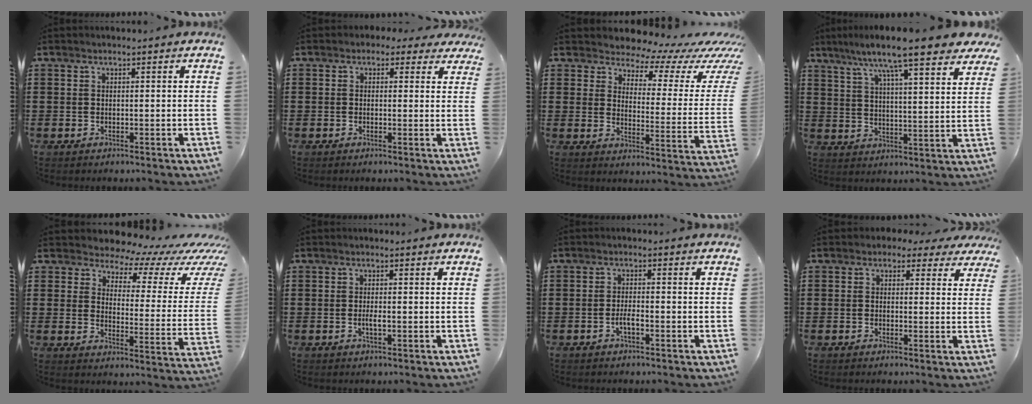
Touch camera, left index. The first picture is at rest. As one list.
[{"total": 1.7, "force": [0.7, 1.4, 0.7], "torque": [-0.011, 0.006, 0.008]}, {"total": 6.0, "force": [5.5, 2.1, 1.3], "torque": [-0.034, -0.049, 0.091]}, {"total": 10.0, "force": [8.2, 0.5, 5.8], "torque": [-0.134, -0.036, 0.135]}, {"total": 6.7, "force": [5.9, 2.6, 1.7], "torque": [-0.043, -0.049, 0.099]}, {"total": 1.5, "force": [-0.4, 0.3, 1.4], "torque": [-0.026, -0.001, -0.007]}, {"total": 2.3, "force": [-1.1, 0.6, 1.9], "torque": [-0.042, 0.000, -0.023]}, {"total": 1.9, "force": [0.9, 1.6, 0.7], "torque": [-0.013, 0.006, 0.014]}]